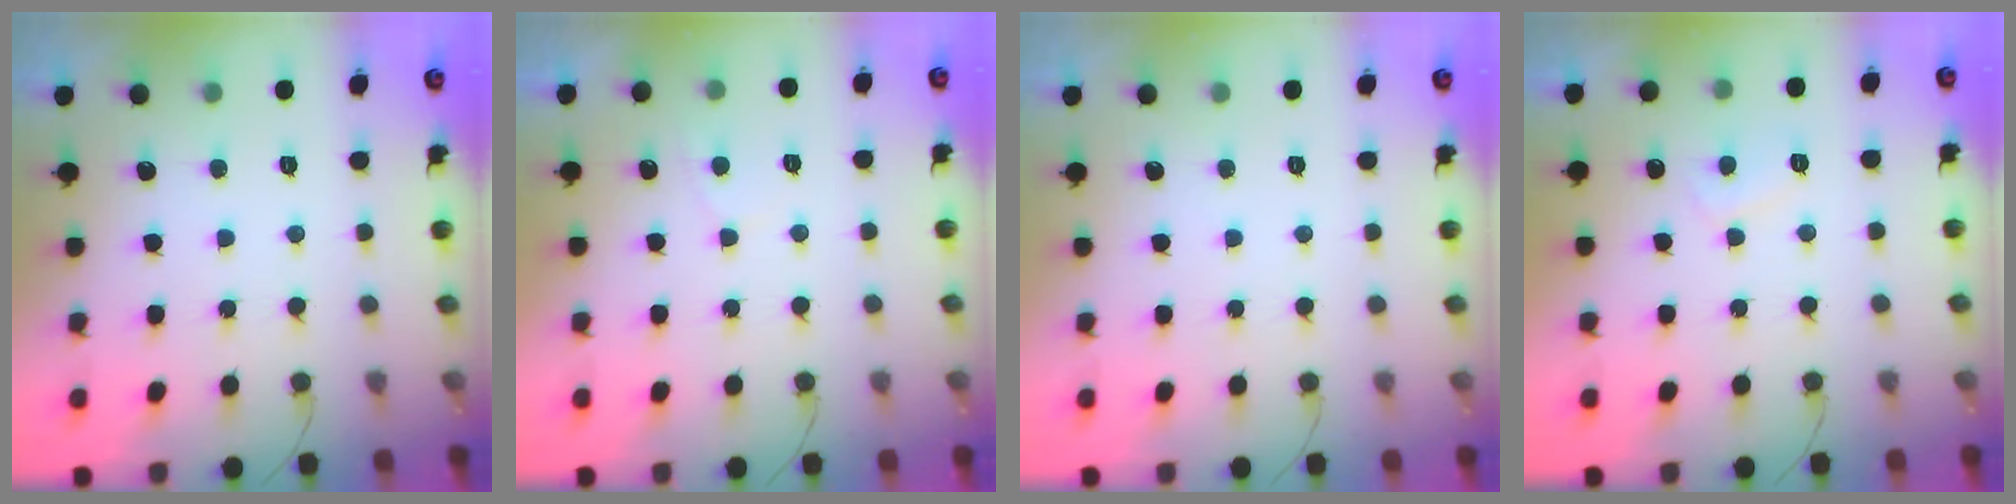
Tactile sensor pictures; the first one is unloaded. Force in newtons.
{"total": 2.7, "press": 2.7, "slide": 0.3}
{"total": 0.0}
{"total": 3.3, "press": 3.2, "slide": 0.6}